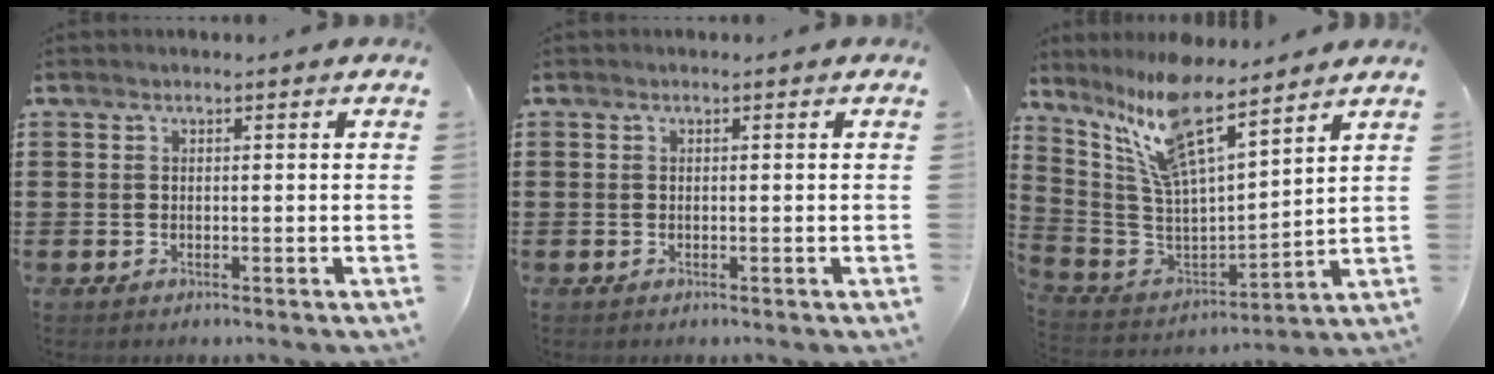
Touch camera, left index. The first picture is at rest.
{"total": 0.0}
{"total": 12.7, "force": [9.8, 2.3, 7.8], "torque": [-0.190, -0.054, 0.172]}